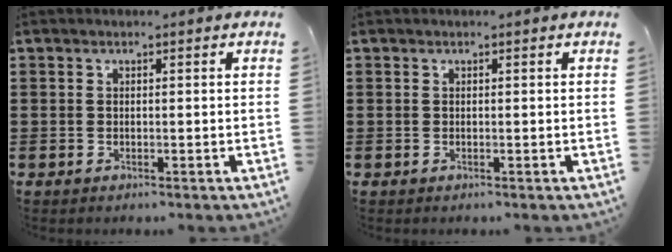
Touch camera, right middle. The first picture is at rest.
{"total": 0.0}